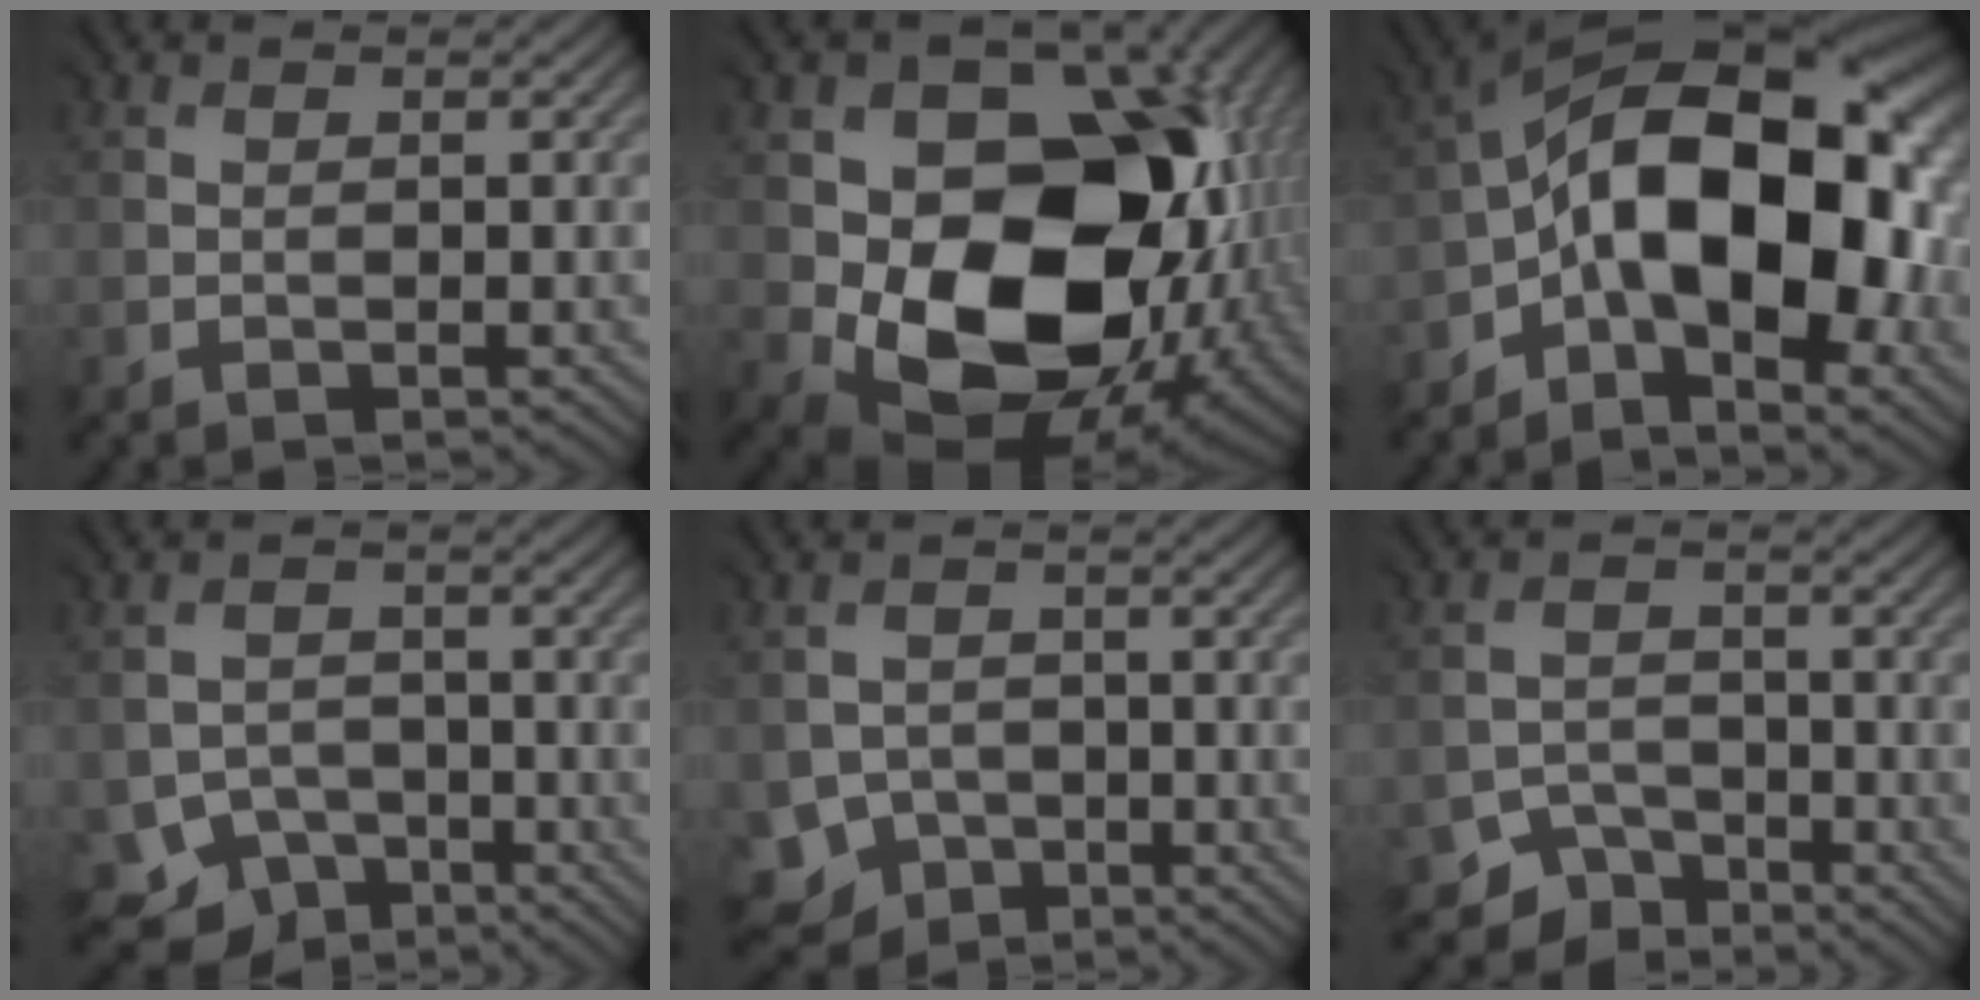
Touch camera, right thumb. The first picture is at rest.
{"total": 17.9, "force": [-1.4, 13.3, 11.9], "torque": [-0.175, -0.051, 0.000]}
{"total": 18.3, "force": [-2.8, 9.5, 15.4], "torque": [-0.240, 0.021, -0.052]}
{"total": 5.0, "force": [-3.8, 3.1, 0.7], "torque": [-0.007, -0.016, -0.069]}
{"total": 4.2, "force": [-2.6, 3.2, 0.9], "torque": [-0.021, -0.013, -0.048]}
{"total": 3.3, "force": [-2.9, 1.4, -0.7], "torque": [0.025, -0.001, -0.057]}